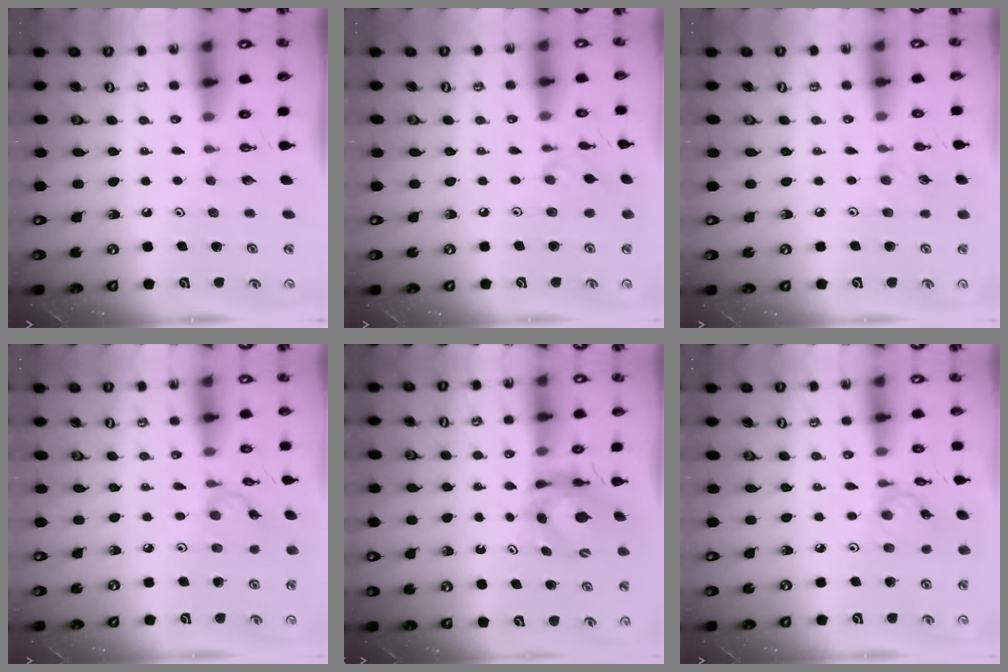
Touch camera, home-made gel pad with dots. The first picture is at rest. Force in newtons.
{"total": 2.5, "press": 2.5, "slide": 0.5}
{"total": 4.3, "press": 4.3, "slide": 0.6}
{"total": 1.1, "press": 1.1, "slide": 0.3}
{"total": 5.5, "press": 5.5, "slide": 0.6}
{"total": 1.4, "press": 1.3, "slide": 0.2}